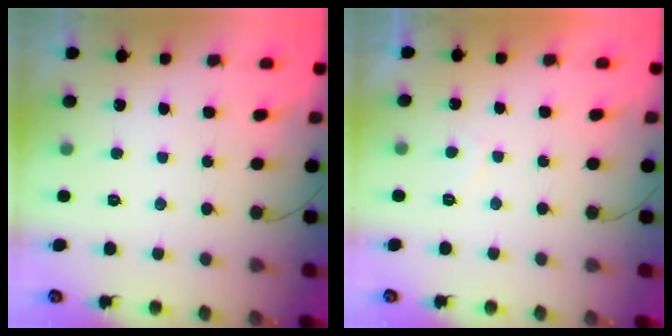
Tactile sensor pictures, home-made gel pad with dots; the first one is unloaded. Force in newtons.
{"total": 1.9, "press": 1.7, "slide": 0.7}